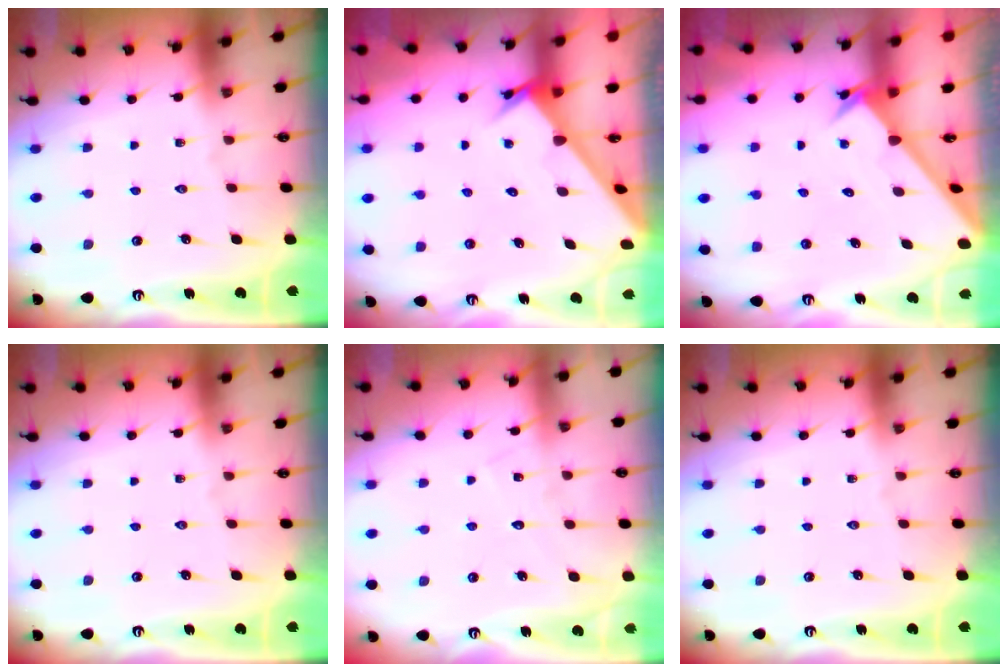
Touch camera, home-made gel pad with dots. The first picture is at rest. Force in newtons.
{"total": 2.8, "press": 2.8, "slide": 0.1}
{"total": 2.5, "press": 2.5, "slide": 0.2}
{"total": 0.0}
{"total": 6.3, "press": 6.3, "slide": 0.4}
{"total": 0.0}